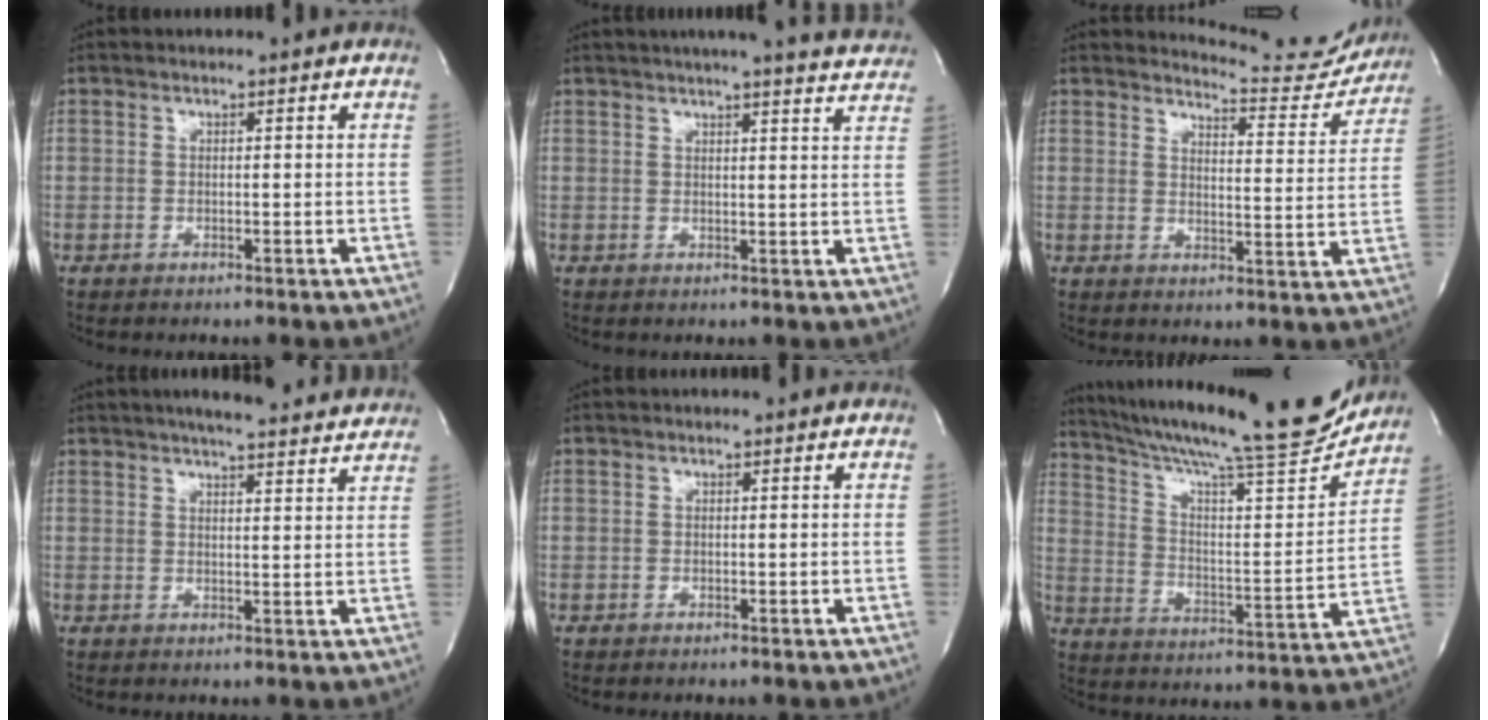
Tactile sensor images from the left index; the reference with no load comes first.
{"total": 17.4, "force": [16.0, 0.8, 6.8], "torque": [-0.096, -0.021, 0.182]}
{"total": 10.4, "force": [10.3, 1.0, -0.5], "torque": [0.014, -0.054, 0.112]}
{"total": 14.0, "force": [12.6, 1.8, 5.8], "torque": [-0.079, 0.015, 0.152]}
{"total": 0.0}
{"total": 23.2, "force": [20.8, 1.3, 10.1], "torque": [-0.170, -0.043, 0.300]}